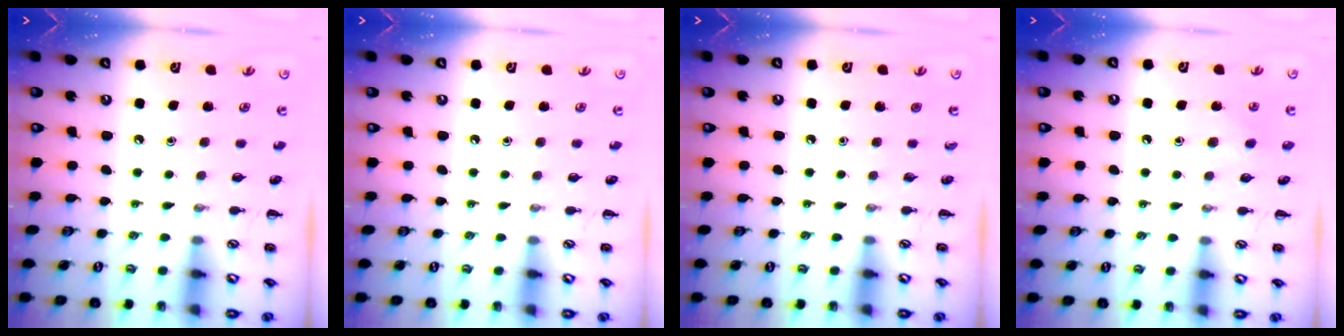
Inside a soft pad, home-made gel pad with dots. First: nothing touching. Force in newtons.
{"total": 0.0}
{"total": 0.0}
{"total": 4.3, "press": 4.1, "slide": 1.2}